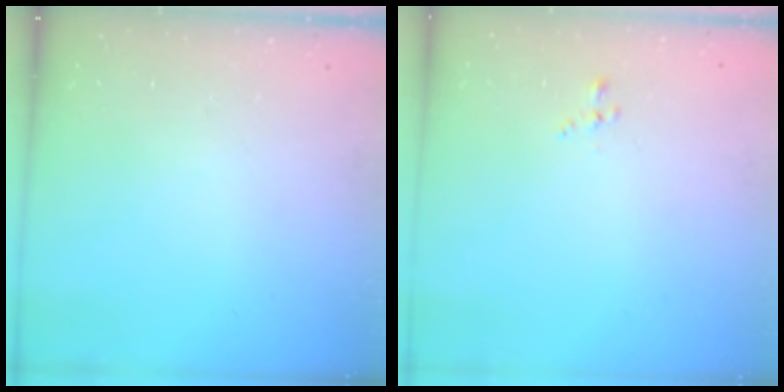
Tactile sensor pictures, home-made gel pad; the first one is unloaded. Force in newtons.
{"total": 0.0}